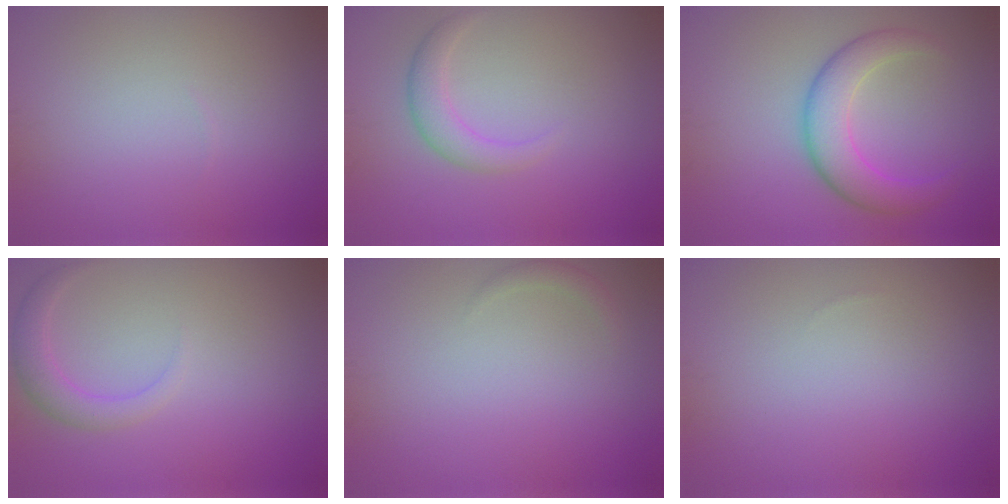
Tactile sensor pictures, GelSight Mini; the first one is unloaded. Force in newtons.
{"total": 2.4, "press": 2.4, "slide": 0.2}
{"total": 5.1, "press": 5.1, "slide": 0.1}
{"total": 2.4, "press": 2.4, "slide": 0.2}
{"total": 0.9, "press": 0.9, "slide": 0.1}
{"total": 0.0}